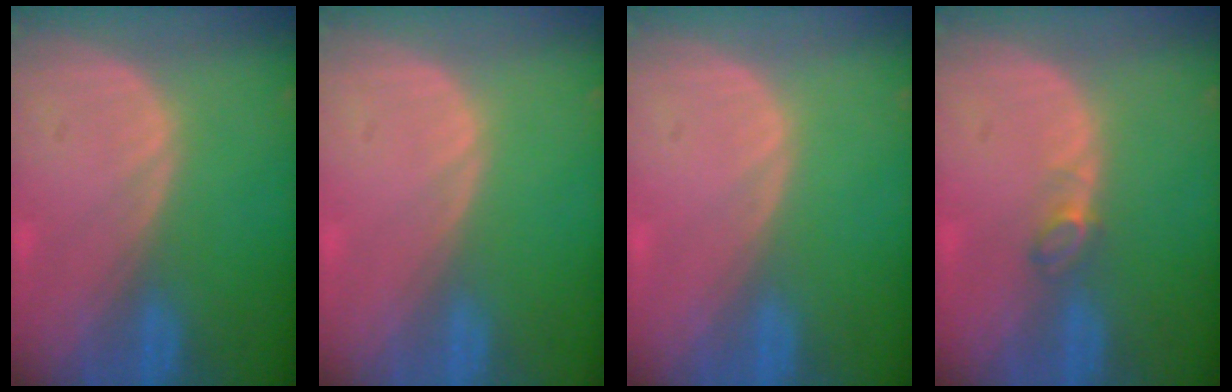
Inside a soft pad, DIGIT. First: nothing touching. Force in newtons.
{"total": 0.0}
{"total": 0.0}
{"total": 2.0, "press": 1.9, "slide": 0.4}